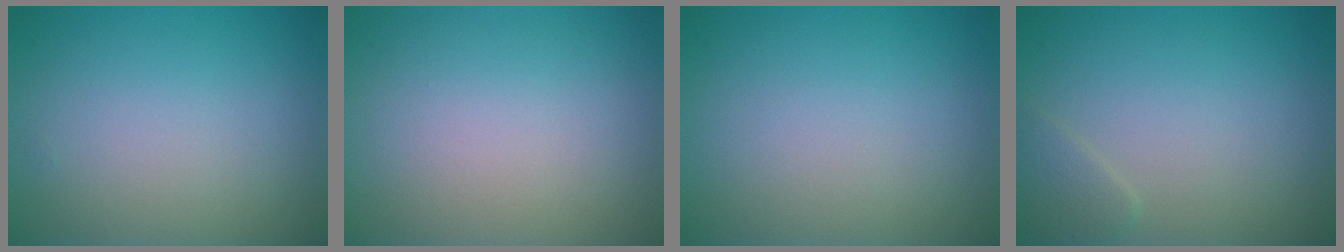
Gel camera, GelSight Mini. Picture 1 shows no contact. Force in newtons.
{"total": 0.0}
{"total": 0.0}
{"total": 1.2, "press": 1.2, "slide": 0.0}